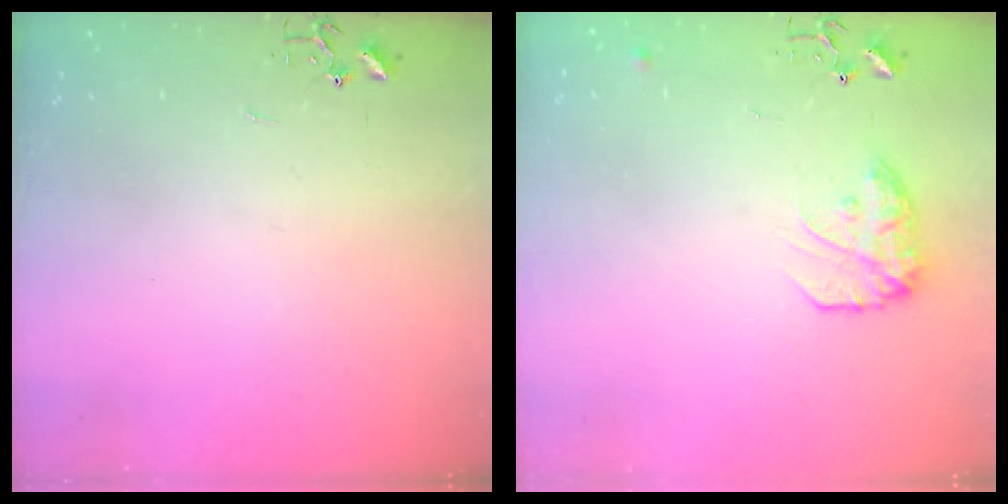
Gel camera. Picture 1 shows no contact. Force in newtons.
{"total": 13.1, "press": 13.0, "slide": 0.7}